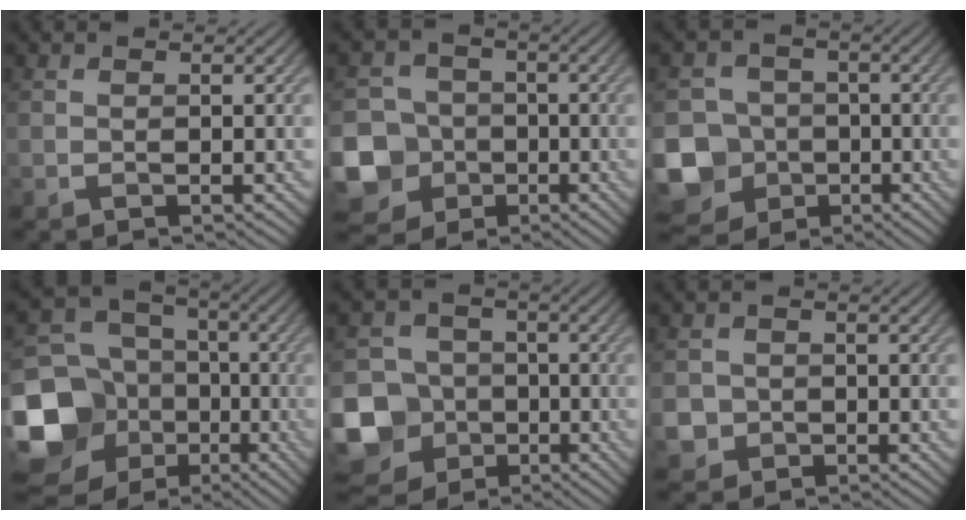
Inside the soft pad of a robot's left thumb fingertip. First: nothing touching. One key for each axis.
{"total": 13.2, "fx": -4.8, "fy": 11.7, "fz": 3.7, "tx": -0.145, "ty": -0.044, "tz": -0.099}
{"total": 13.3, "fx": -5.2, "fy": 11.7, "fz": 3.8, "tx": -0.135, "ty": -0.043, "tz": -0.109}
{"total": 17.5, "fx": -4.9, "fy": 14.9, "fz": 7.8, "tx": -0.234, "ty": -0.020, "tz": -0.084}
{"total": 15.3, "fx": -6.2, "fy": 13.2, "fz": 4.6, "tx": -0.163, "ty": -0.044, "tz": -0.116}
{"total": 3.9, "fx": -1.3, "fy": 3.6, "fz": 0.8, "tx": -0.022, "ty": -0.009, "tz": -0.035}